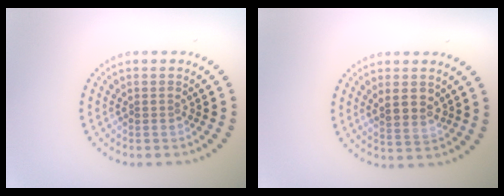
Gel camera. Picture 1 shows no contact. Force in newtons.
{"total": 2.6, "press": 2.4, "slide": 0.8}